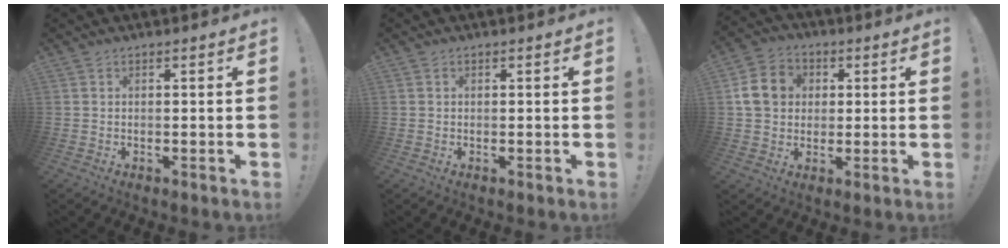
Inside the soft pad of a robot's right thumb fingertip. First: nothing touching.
{"total": 0.0}
{"total": 11.5, "force": [2.0, 10.0, 5.3], "torque": [-0.084, 0.011, 0.044]}